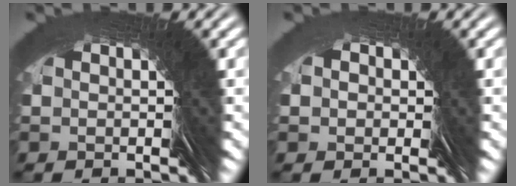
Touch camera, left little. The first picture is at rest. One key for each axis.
{"total": 2.9, "fx": 0.4, "fy": 2.7, "fz": 1.0, "tx": -0.018, "ty": 0.004, "tz": 0.000}